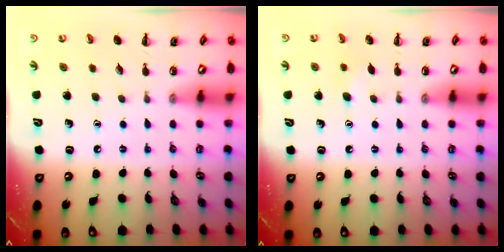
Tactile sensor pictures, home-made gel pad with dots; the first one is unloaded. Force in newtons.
{"total": 5.4, "press": 5.2, "slide": 1.4}